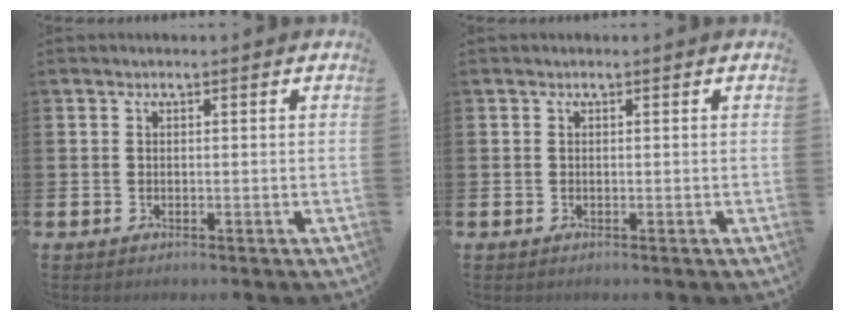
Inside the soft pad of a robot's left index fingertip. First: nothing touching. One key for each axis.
{"total": 0.0}